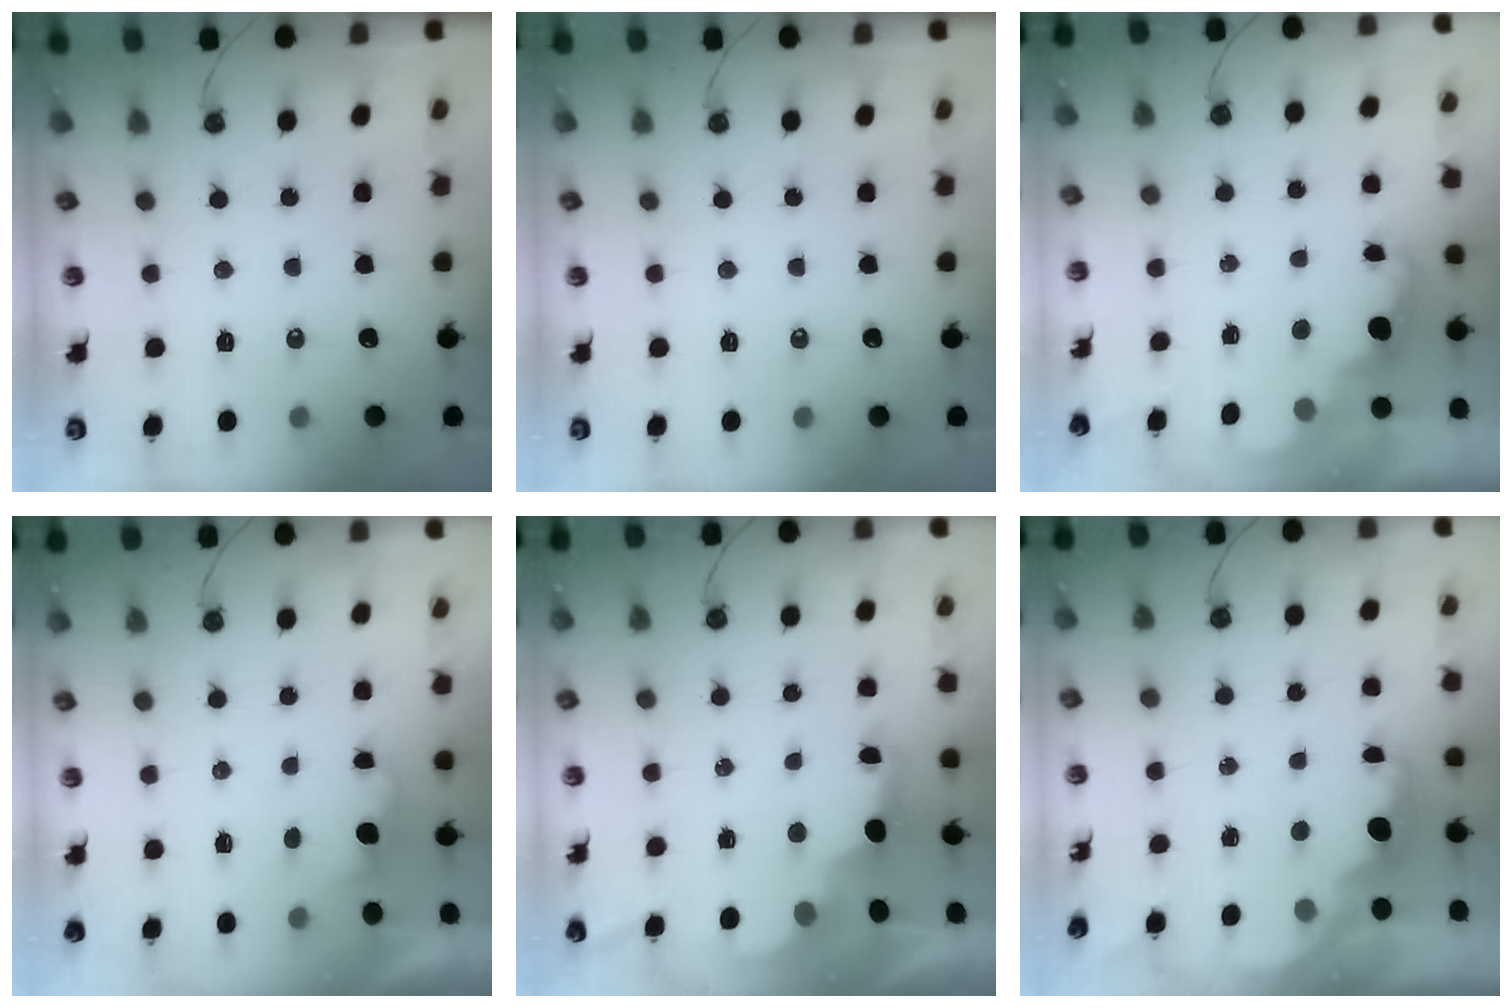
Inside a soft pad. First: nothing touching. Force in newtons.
{"total": 0.0}
{"total": 2.3, "press": 2.3, "slide": 0.5}
{"total": 1.4, "press": 1.2, "slide": 0.8}
{"total": 2.8, "press": 2.6, "slide": 0.9}
{"total": 2.1, "press": 2.0, "slide": 0.5}